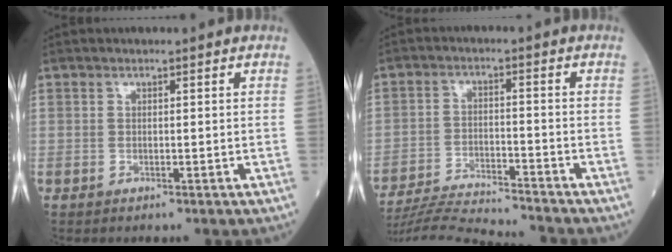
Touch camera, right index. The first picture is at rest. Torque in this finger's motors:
{"motor_torque": [-0.25, -0.03, 0.04, 0.02]}